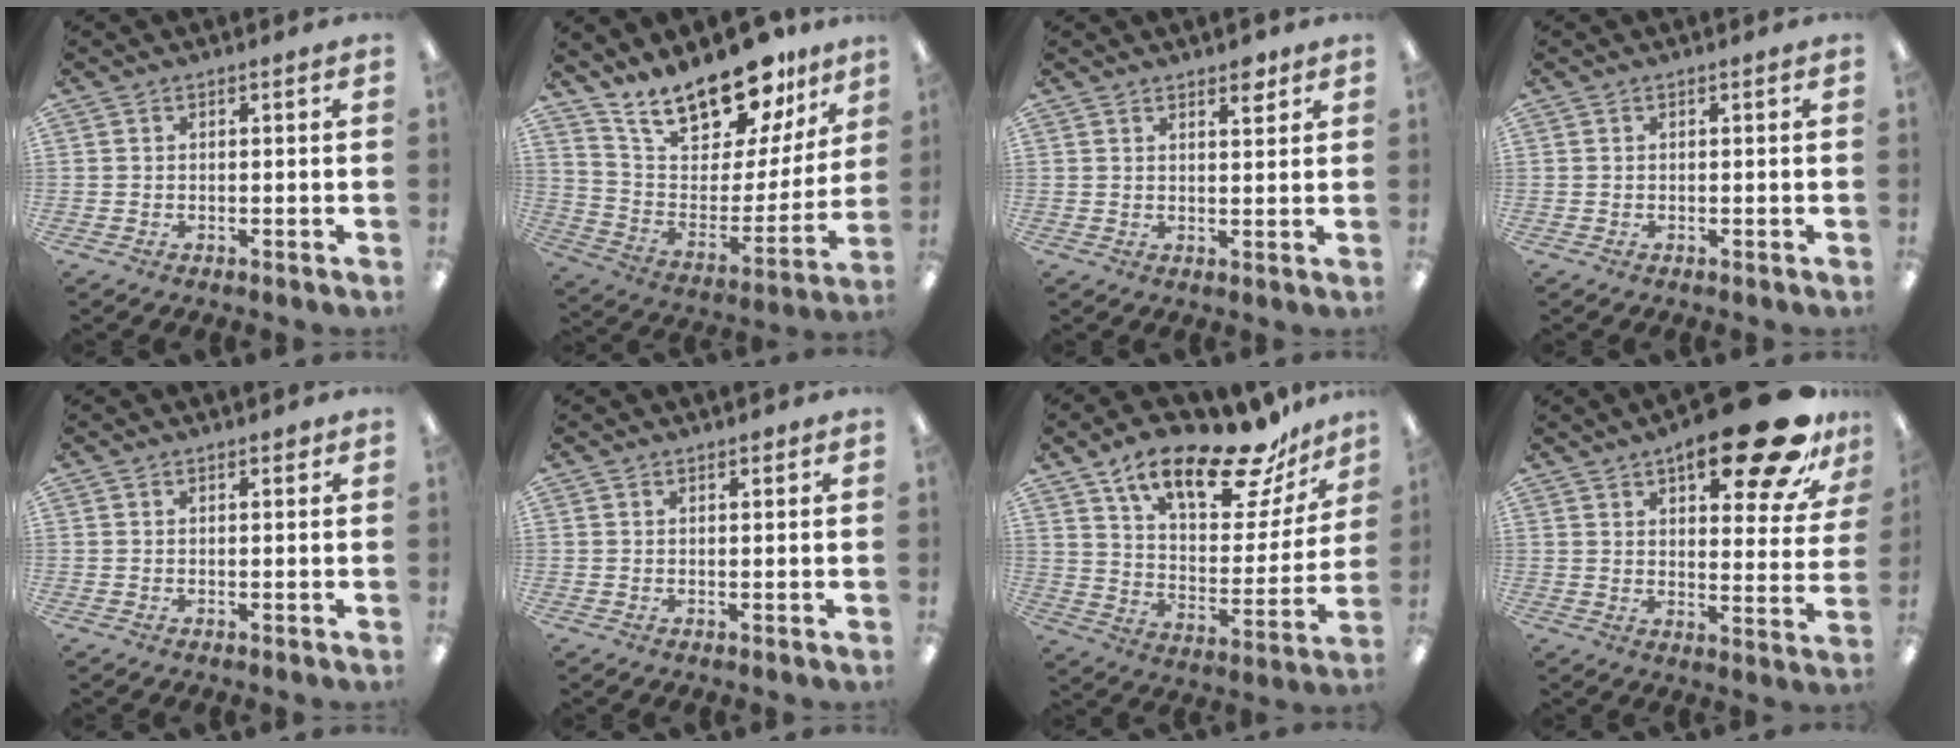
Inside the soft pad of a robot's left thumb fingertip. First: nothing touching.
{"total": 21.5, "force": [17.6, 7.9, 9.6], "torque": [-0.166, -0.121, 0.310]}
{"total": 3.7, "force": [3.0, 1.3, 1.7], "torque": [-0.014, -0.016, 0.049]}
{"total": 0.0}
{"total": 1.1, "force": [0.9, 0.4, 0.6], "torque": [-0.005, -0.003, 0.014]}
{"total": 1.1, "force": [0.9, 0.4, 0.5], "torque": [-0.010, 0.000, 0.017]}
{"total": 21.9, "force": [15.8, 7.4, 13.2], "torque": [-0.211, -0.099, 0.267]}
{"total": 21.5, "force": [13.6, 6.6, 15.3], "torque": [-0.203, -0.085, 0.212]}